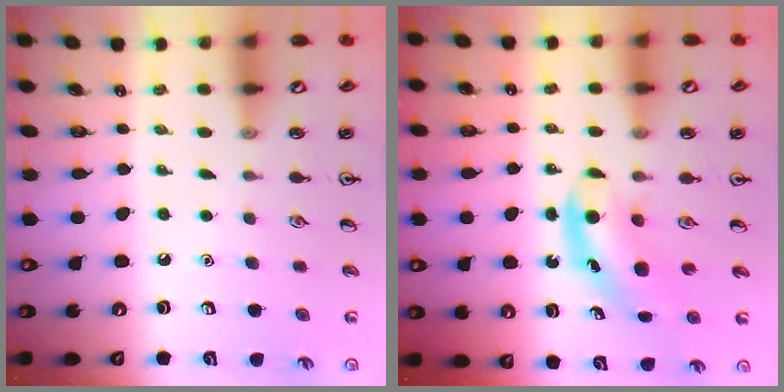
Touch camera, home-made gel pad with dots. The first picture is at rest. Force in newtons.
{"total": 5.1, "press": 5.0, "slide": 0.9}